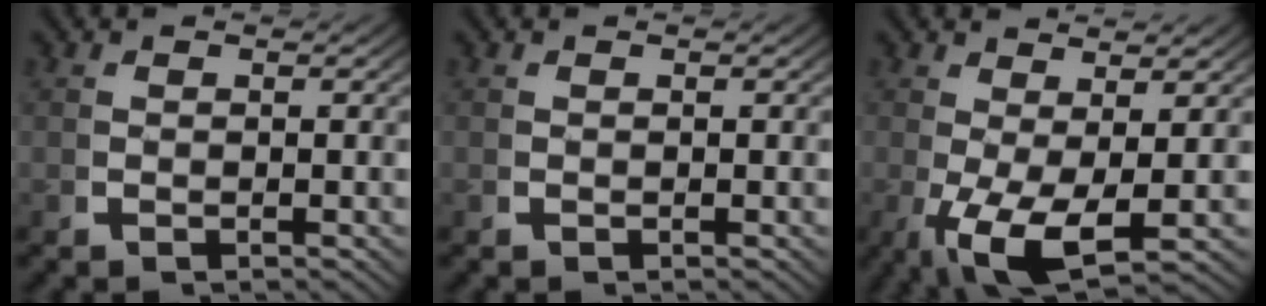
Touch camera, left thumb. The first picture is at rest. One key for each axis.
{"total": 0.0}
{"total": 6.0, "fx": -1.4, "fy": 2.4, "fz": 5.3, "tx": -0.106, "ty": -0.027, "tz": -0.003}